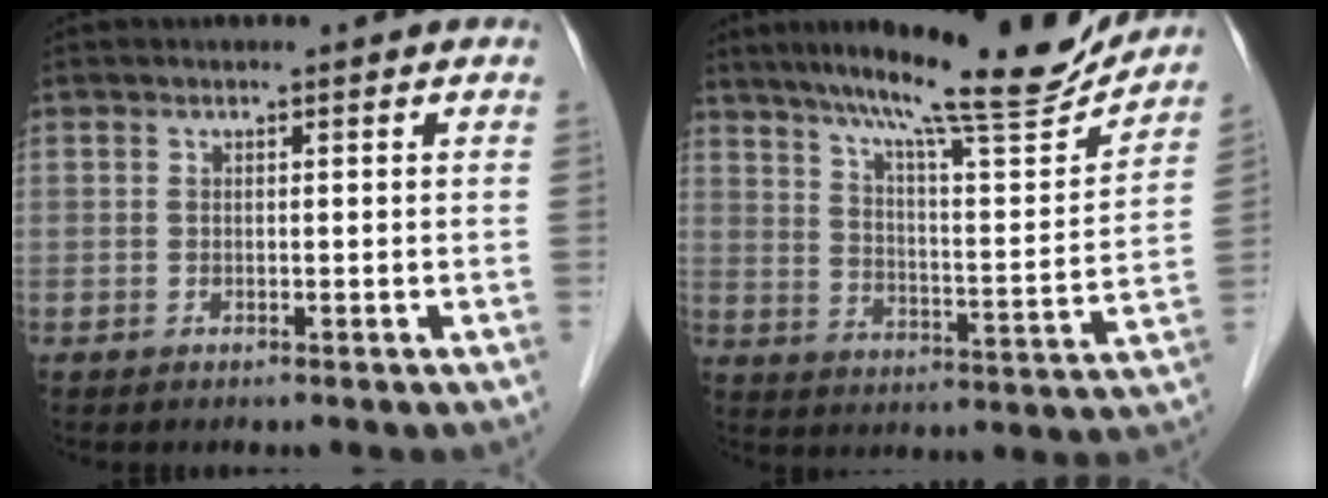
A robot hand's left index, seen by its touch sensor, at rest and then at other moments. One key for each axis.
{"total": 18.8, "fx": 16.6, "fy": 0.7, "fz": 8.7, "tx": -0.137, "ty": -0.022, "tz": 0.241}